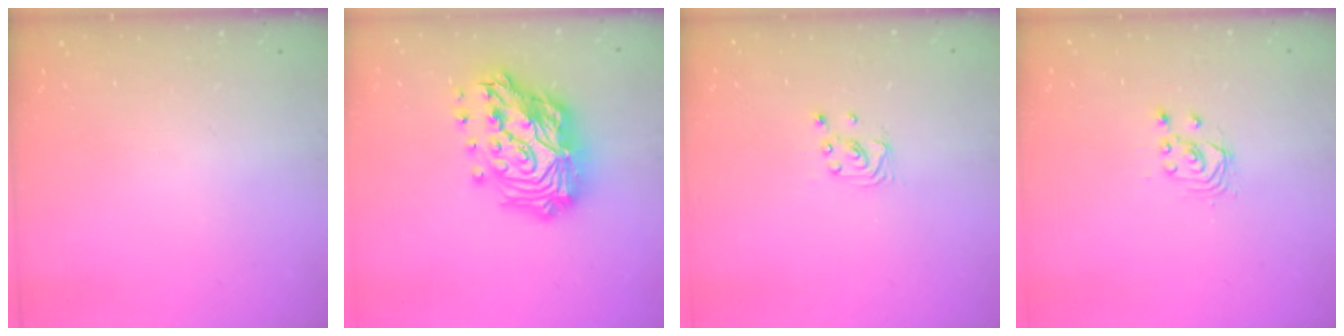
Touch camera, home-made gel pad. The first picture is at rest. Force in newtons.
{"total": 23.4, "press": 23.3, "slide": 2.1}
{"total": 1.7, "press": 1.6, "slide": 0.1}
{"total": 2.5, "press": 2.5, "slide": 0.2}